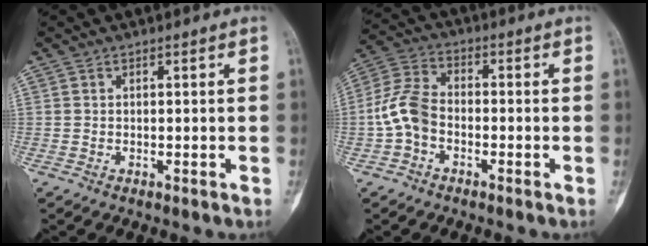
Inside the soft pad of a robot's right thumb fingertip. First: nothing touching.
{"total": 8.1, "force": [-2.1, 5.5, 5.6], "torque": [-0.111, 0.029, -0.055]}